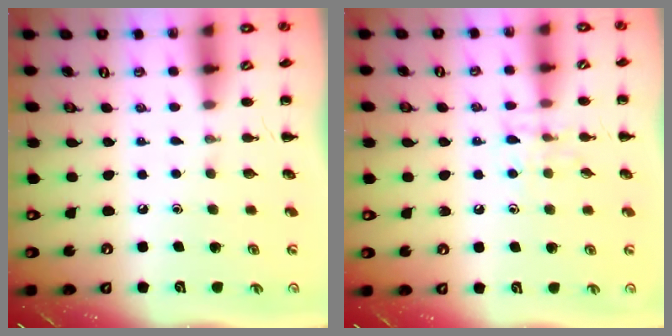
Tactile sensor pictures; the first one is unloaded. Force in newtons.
{"total": 6.2, "press": 6.1, "slide": 0.8}